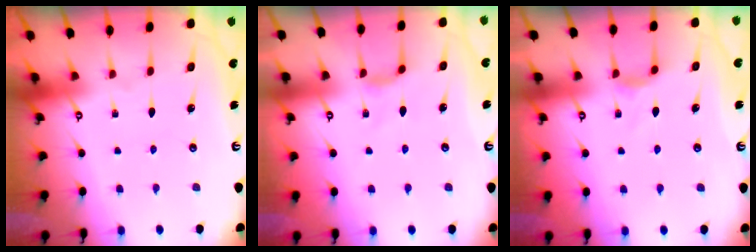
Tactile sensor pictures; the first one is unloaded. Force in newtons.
{"total": 2.9, "press": 2.9, "slide": 0.5}
{"total": 3.0, "press": 3.0, "slide": 0.5}